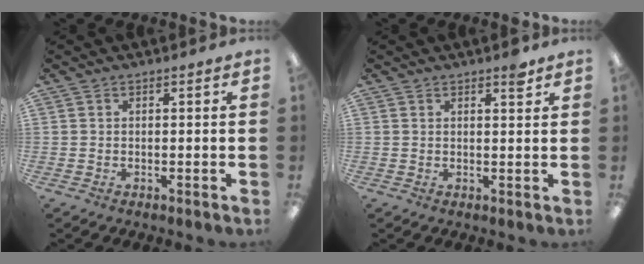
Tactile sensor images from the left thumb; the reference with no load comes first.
{"total": 3.0, "force": [2.1, 0.7, 1.9], "torque": [-0.019, -0.009, 0.032]}